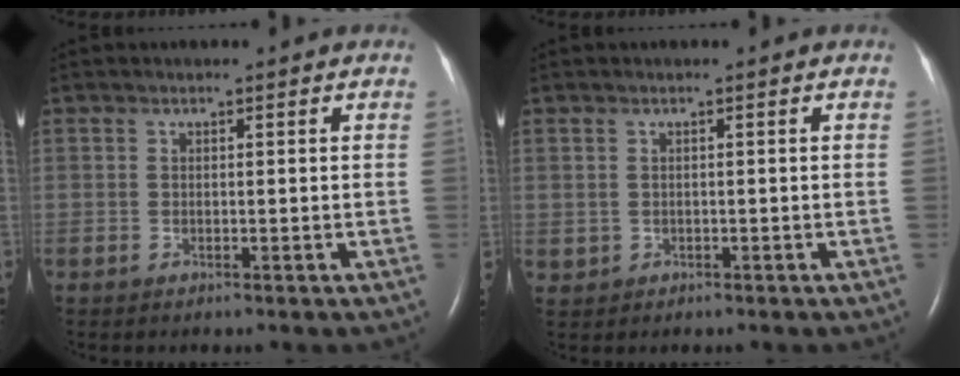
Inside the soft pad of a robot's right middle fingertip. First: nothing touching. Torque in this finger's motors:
{"motor_torque": [0.48, -0.14, 0.26, 0.05]}